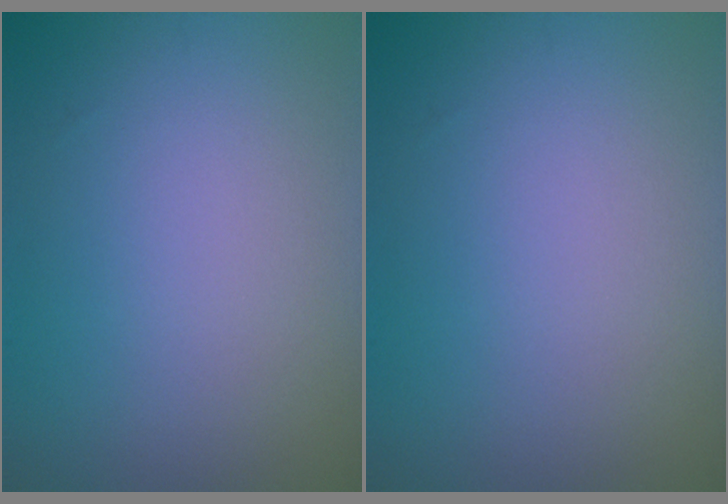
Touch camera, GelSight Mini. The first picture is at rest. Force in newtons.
{"total": 0.0}